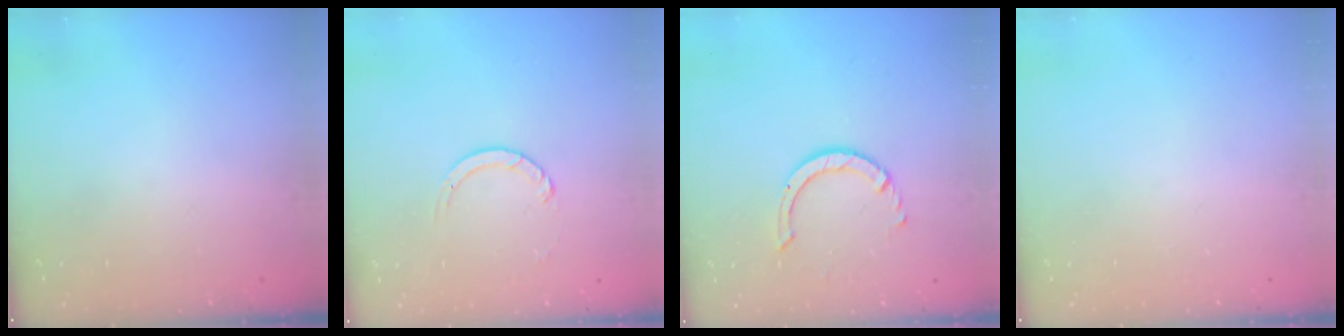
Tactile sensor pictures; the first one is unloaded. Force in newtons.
{"total": 2.7, "press": 2.7, "slide": 0.3}
{"total": 3.3, "press": 3.2, "slide": 0.4}
{"total": 0.0}